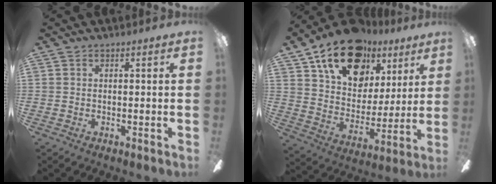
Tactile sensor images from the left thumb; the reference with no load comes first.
{"total": 21.0, "force": [12.9, 12.8, 10.4], "torque": [-0.173, -0.059, 0.233]}